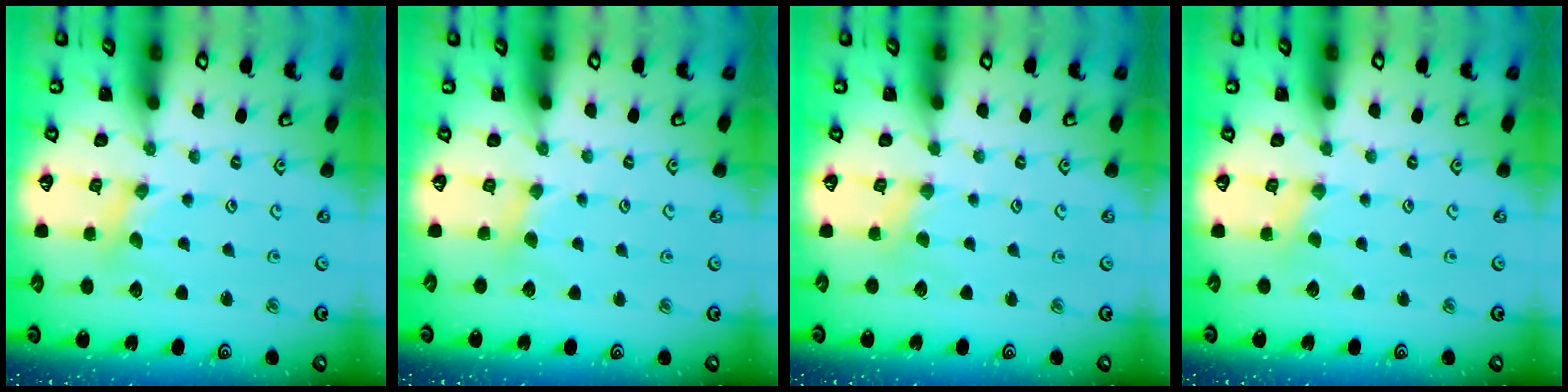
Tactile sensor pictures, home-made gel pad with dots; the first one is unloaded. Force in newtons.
{"total": 2.5, "press": 2.5, "slide": 0.5}
{"total": 2.3, "press": 2.3, "slide": 0.4}
{"total": 2.4, "press": 2.4, "slide": 0.4}